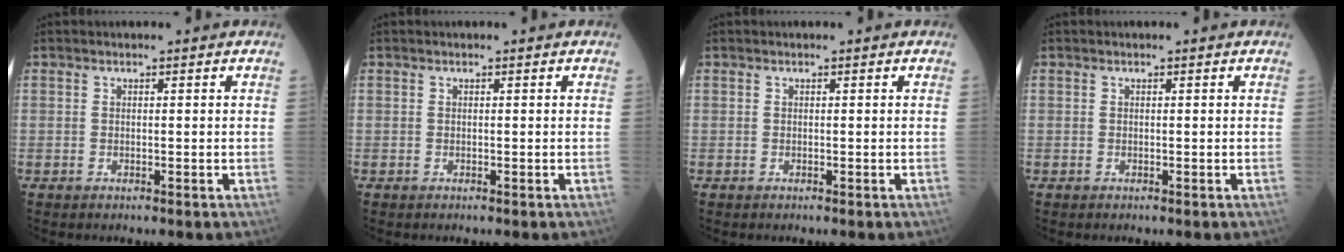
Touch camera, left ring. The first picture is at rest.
{"total": 0.0}
{"total": 0.0}
{"total": 0.0}